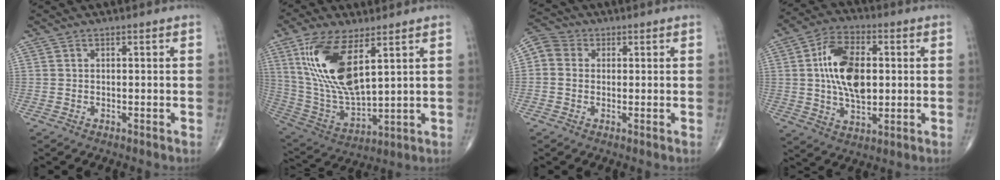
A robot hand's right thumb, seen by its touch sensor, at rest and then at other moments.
{"total": 17.5, "force": [6.9, 7.1, 14.5], "torque": [-0.290, -0.027, 0.145]}
{"total": 5.3, "force": [0.4, 4.8, 2.3], "torque": [-0.036, 0.014, -0.002]}
{"total": 14.3, "force": [1.6, 8.1, 11.6], "torque": [-0.193, 0.005, 0.026]}